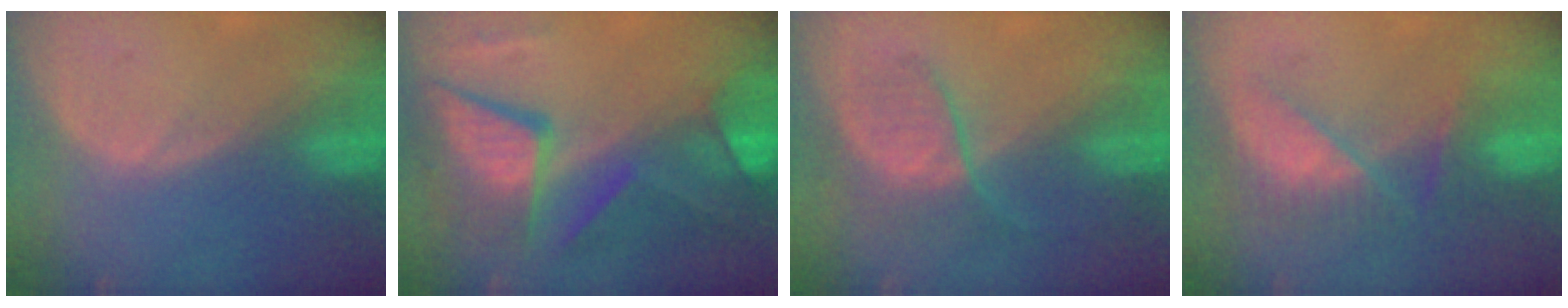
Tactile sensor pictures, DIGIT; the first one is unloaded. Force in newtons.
{"total": 11.8, "press": 11.7, "slide": 1.3}
{"total": 6.3, "press": 5.9, "slide": 2.3}
{"total": 8.2, "press": 7.0, "slide": 4.3}